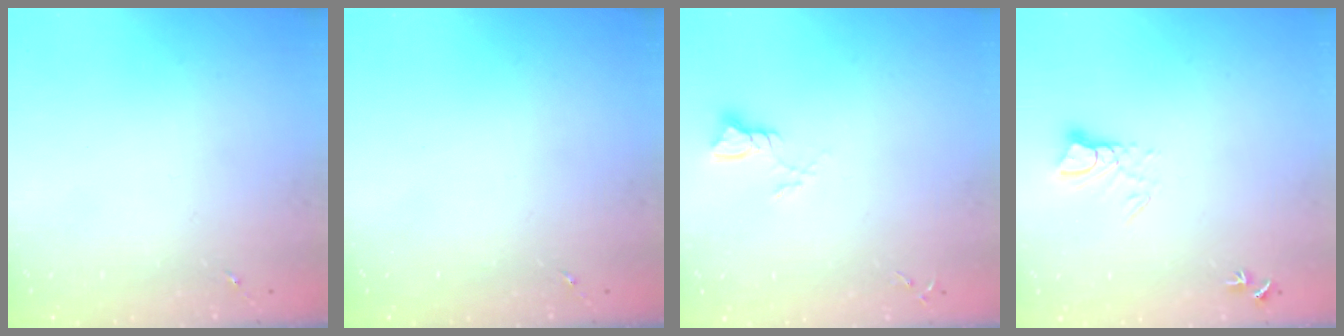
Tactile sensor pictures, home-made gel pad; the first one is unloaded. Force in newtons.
{"total": 0.0}
{"total": 3.3, "press": 3.3, "slide": 0.3}
{"total": 5.5, "press": 5.5, "slide": 0.4}